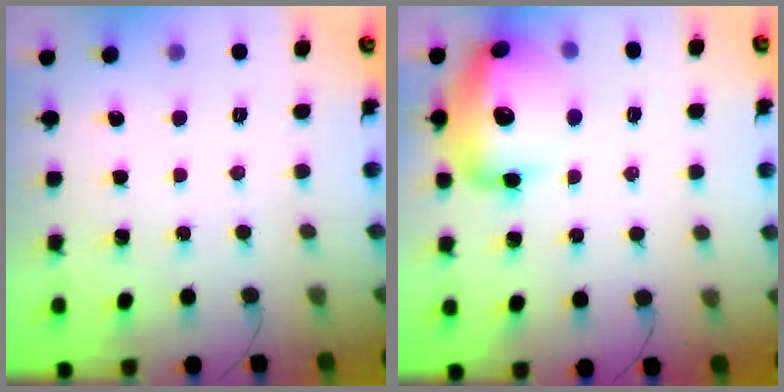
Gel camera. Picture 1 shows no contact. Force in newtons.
{"total": 17.9, "press": 17.5, "slide": 3.4}